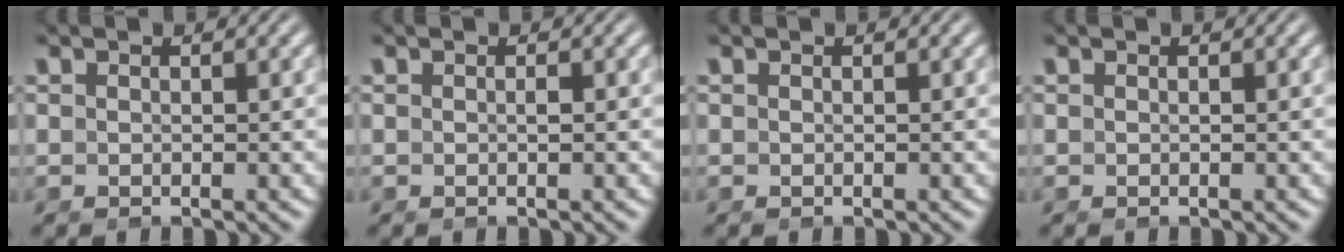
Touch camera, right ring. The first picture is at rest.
{"total": 0.0}
{"total": 0.0}
{"total": 0.0}